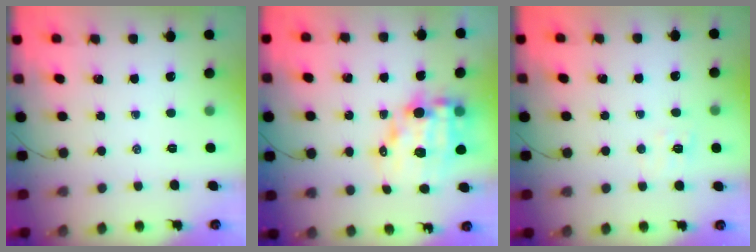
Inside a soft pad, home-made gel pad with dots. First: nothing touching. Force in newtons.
{"total": 12.4, "press": 12.0, "slide": 3.2}
{"total": 6.3, "press": 6.2, "slide": 1.3}